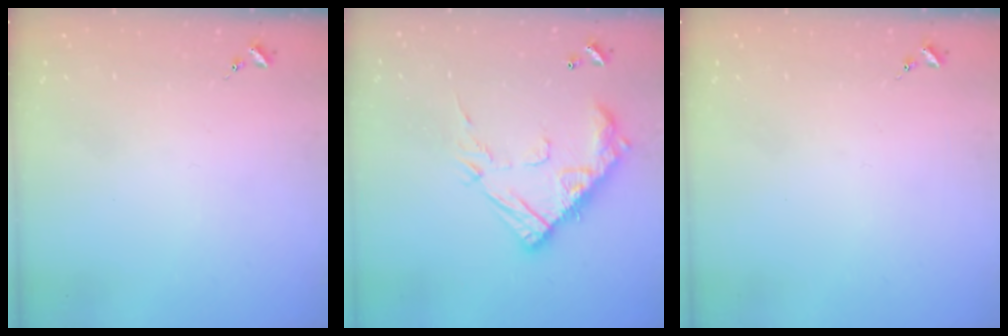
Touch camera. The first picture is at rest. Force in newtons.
{"total": 17.5, "press": 17.4, "slide": 1.3}
{"total": 0.0}